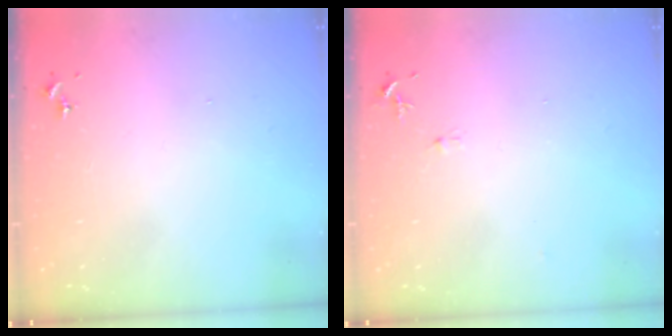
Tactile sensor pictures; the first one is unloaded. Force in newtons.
{"total": 4.1, "press": 4.1, "slide": 0.5}